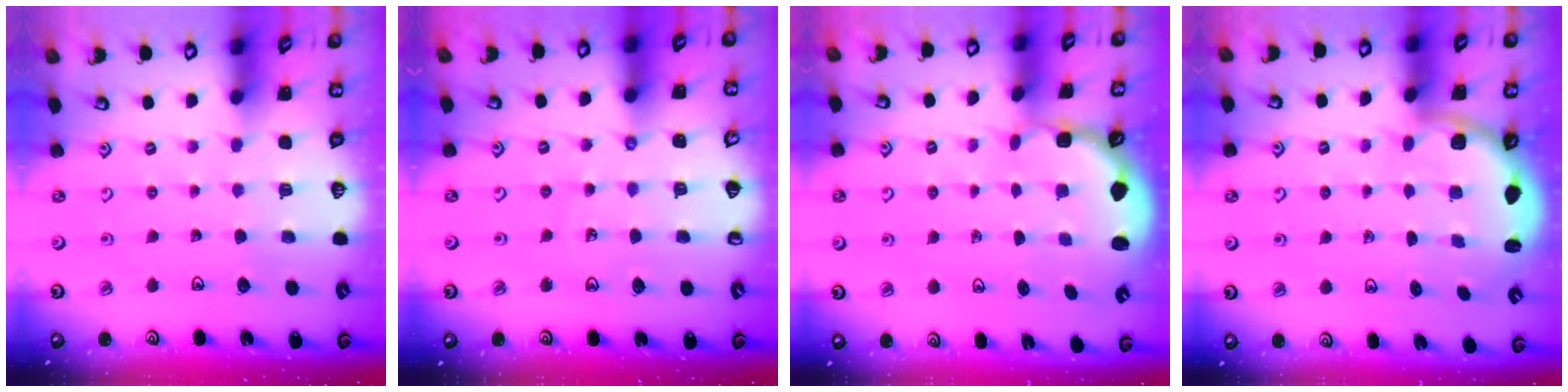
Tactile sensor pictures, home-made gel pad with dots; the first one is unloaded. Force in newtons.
{"total": 4.9, "press": 4.5, "slide": 1.7}
{"total": 2.7, "press": 2.1, "slide": 1.7}
{"total": 3.4, "press": 3.0, "slide": 1.6}